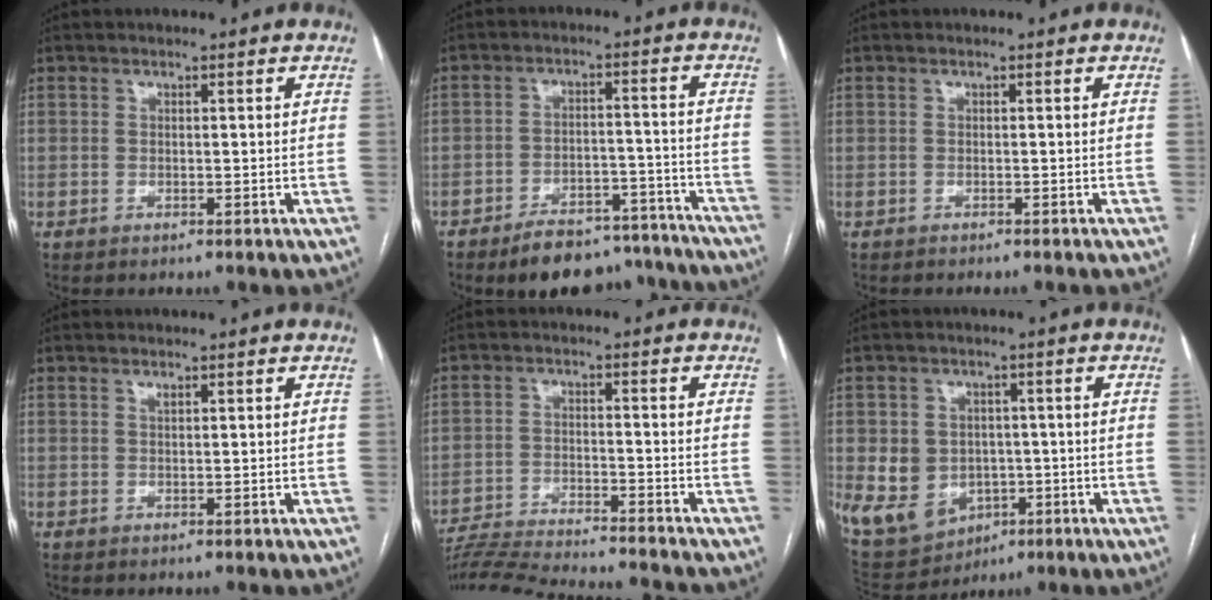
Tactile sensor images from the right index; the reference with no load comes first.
{"total": 14.9, "force": [-13.0, 5.4, 4.9], "torque": [-0.049, 0.029, -0.171]}
{"total": 1.9, "force": [-1.7, 0.0, 0.7], "torque": [-0.011, 0.000, -0.021]}
{"total": 0.6, "force": [0.4, 0.2, 0.4], "torque": [-0.012, -0.001, 0.008]}
{"total": 16.7, "force": [-15.7, -0.1, 5.8], "torque": [-0.104, -0.023, -0.240]}
{"total": 10.5, "force": [-1.8, 9.1, 4.8], "torque": [-0.099, 0.017, -0.005]}